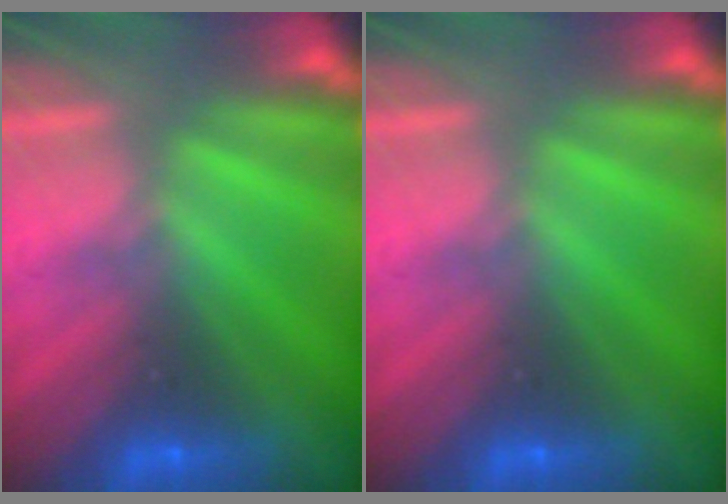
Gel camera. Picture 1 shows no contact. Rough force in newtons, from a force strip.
{"total": 0.0}